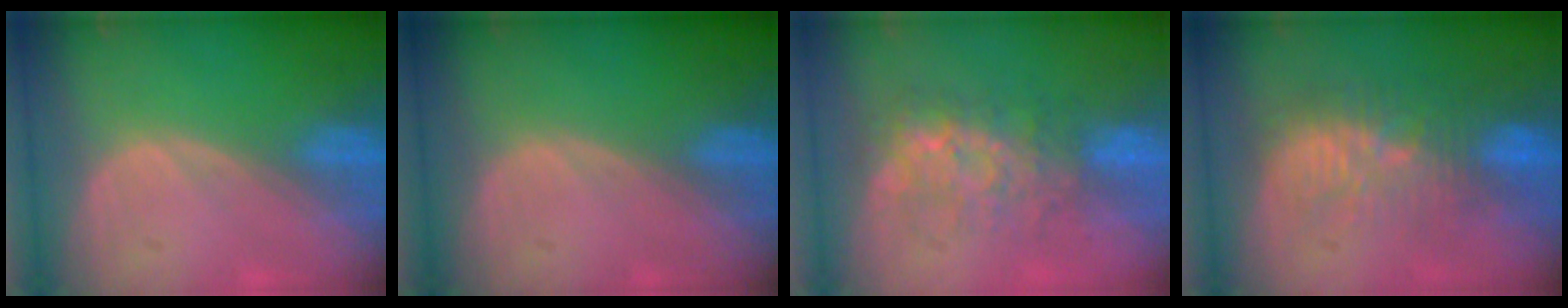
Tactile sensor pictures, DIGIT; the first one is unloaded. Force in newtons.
{"total": 0.0}
{"total": 7.6, "press": 7.3, "slide": 1.9}
{"total": 9.5, "press": 8.9, "slide": 3.2}